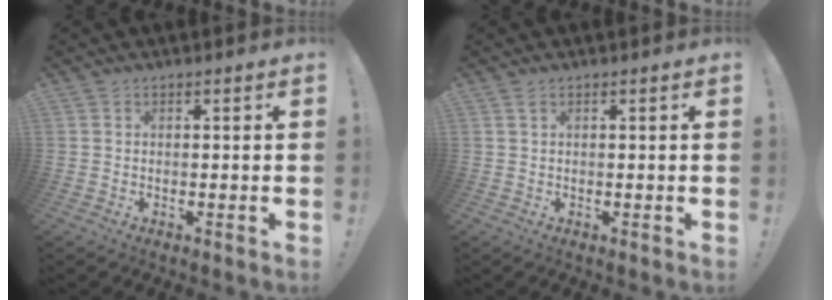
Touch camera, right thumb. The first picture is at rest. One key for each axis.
{"total": 1.0, "fx": 0.6, "fy": 0.3, "fz": 0.7, "tx": -0.008, "ty": -0.001, "tz": 0.010}